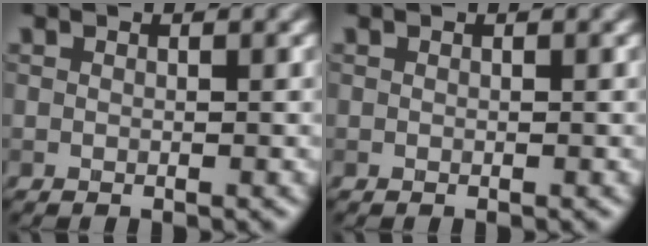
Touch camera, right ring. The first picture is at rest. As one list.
[{"total": 0.0}]